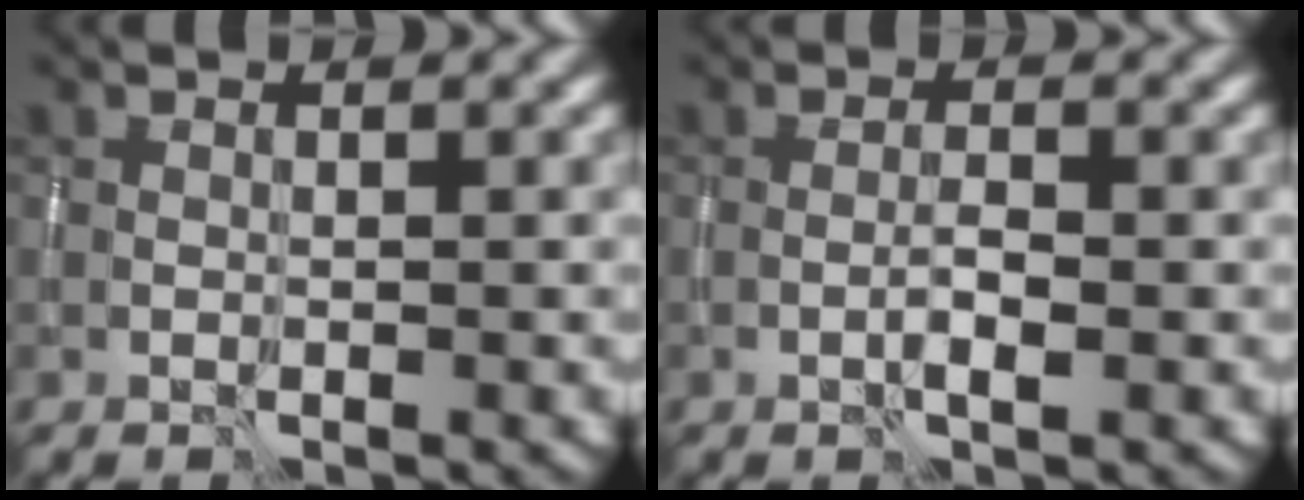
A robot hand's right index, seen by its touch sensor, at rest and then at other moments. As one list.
[{"total": 1.5, "force": [-0.7, 0.2, 1.3], "torque": [-0.025, 0.001, -0.014]}]